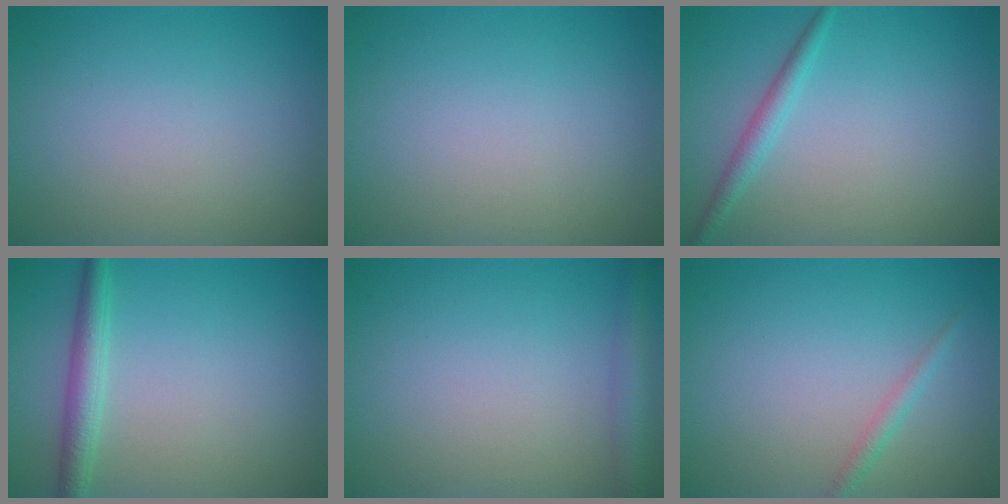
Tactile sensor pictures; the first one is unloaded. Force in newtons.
{"total": 0.0}
{"total": 1.8, "press": 1.8, "slide": 0.0}
{"total": 2.6, "press": 2.6, "slide": 0.1}
{"total": 2.6, "press": 2.6, "slide": 0.1}
{"total": 1.2, "press": 1.2, "slide": 0.1}